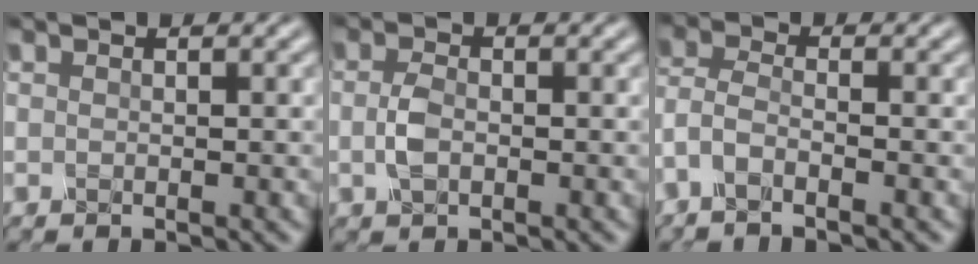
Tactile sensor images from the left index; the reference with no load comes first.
{"total": 1.8, "force": [-0.3, 1.1, 1.4], "torque": [-0.036, 0.002, -0.009]}
{"total": 3.0, "force": [-2.0, 1.1, 1.9], "torque": [-0.048, 0.002, -0.057]}